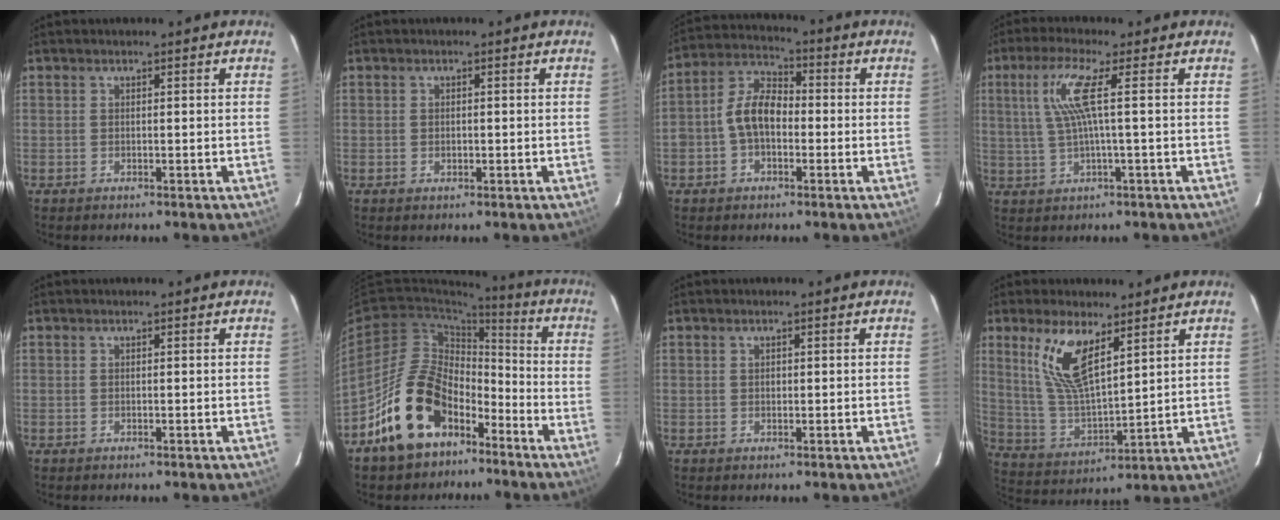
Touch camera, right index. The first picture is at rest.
{"total": 0.9, "force": [-0.1, 0.8, 0.5], "torque": [-0.006, 0.002, -0.001]}
{"total": 8.2, "force": [-1.5, 5.3, 6.0], "torque": [-0.121, 0.026, -0.028]}
{"total": 6.9, "force": [1.3, -0.7, 6.8], "torque": [-0.129, -0.001, 0.036]}
{"total": 0.0}
{"total": 17.7, "force": [-10.7, 10.8, 9.1], "torque": [-0.180, 0.030, -0.160]}
{"total": 0.7, "force": [0.3, 0.5, 0.4], "torque": [-0.004, 0.003, 0.006]}
{"total": 12.5, "force": [6.9, 4.3, 9.5], "torque": [-0.192, 0.001, 0.148]}